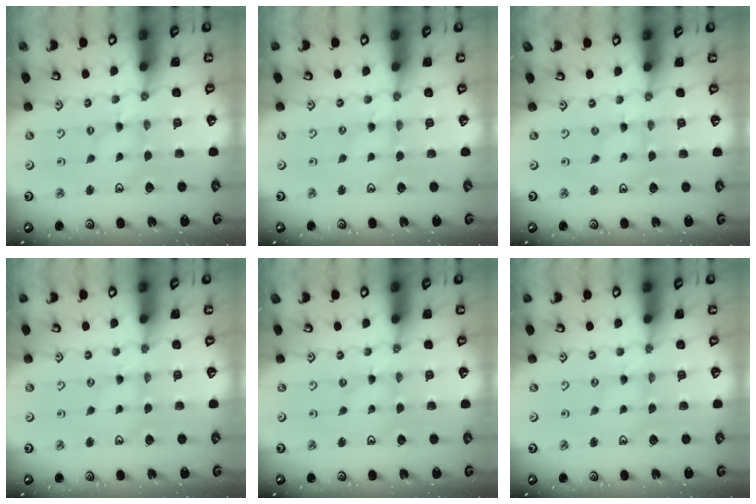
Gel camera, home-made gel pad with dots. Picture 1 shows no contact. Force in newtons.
{"total": 1.3, "press": 1.3, "slide": 0.2}
{"total": 0.0}
{"total": 0.0}
{"total": 0.0}
{"total": 0.0}